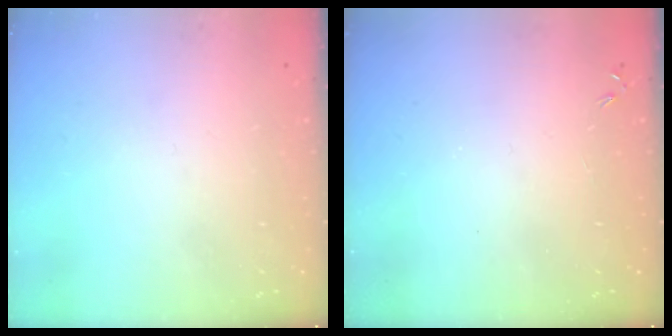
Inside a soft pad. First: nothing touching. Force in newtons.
{"total": 0.0}